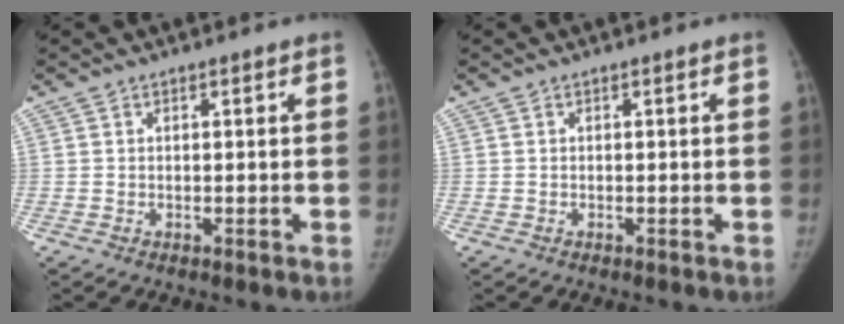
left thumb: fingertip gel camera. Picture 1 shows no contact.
{"total": 0.0}